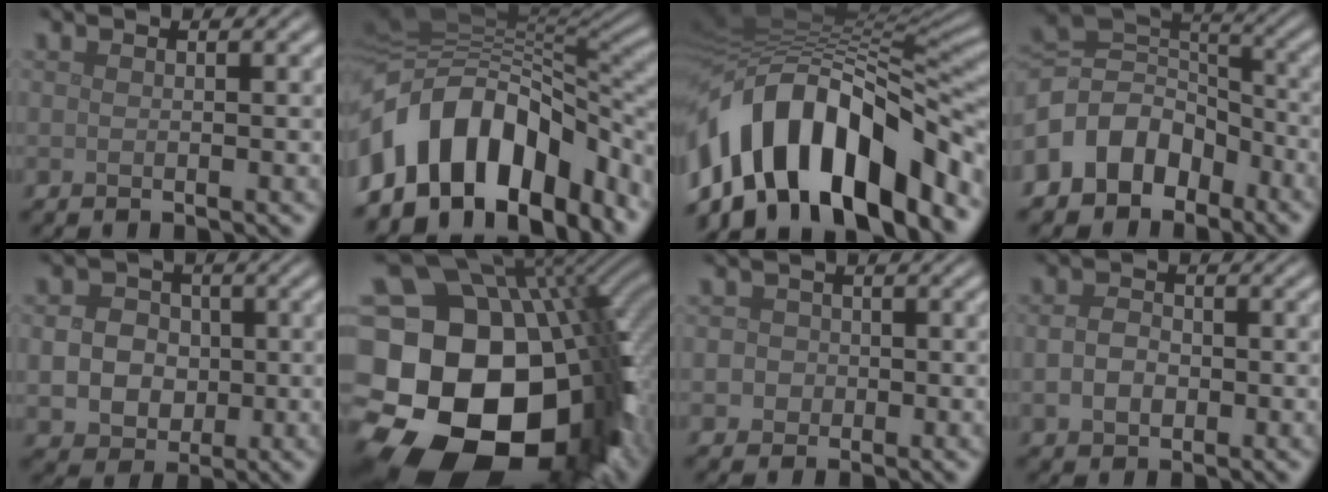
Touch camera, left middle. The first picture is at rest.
{"total": 13.8, "force": [-6.5, 9.1, 8.2], "torque": [-0.148, 0.010, -0.107]}
{"total": 15.4, "force": [-6.9, 8.0, 11.2], "torque": [-0.182, 0.009, -0.117]}
{"total": 7.9, "force": [-4.3, 5.9, 3.2], "torque": [-0.053, 0.009, -0.100]}
{"total": 6.0, "force": [-0.2, 5.4, 2.8], "torque": [-0.038, 0.011, -0.020]}
{"total": 23.9, "force": [-7.3, 17.5, 14.5], "torque": [-0.242, -0.036, -0.154]}
{"total": 2.2, "force": [0.0, 2.1, 0.7], "torque": [0.007, 0.009, -0.015]}
{"total": 2.5, "force": [-0.2, 1.9, 1.6], "torque": [-0.035, -0.003, -0.008]}